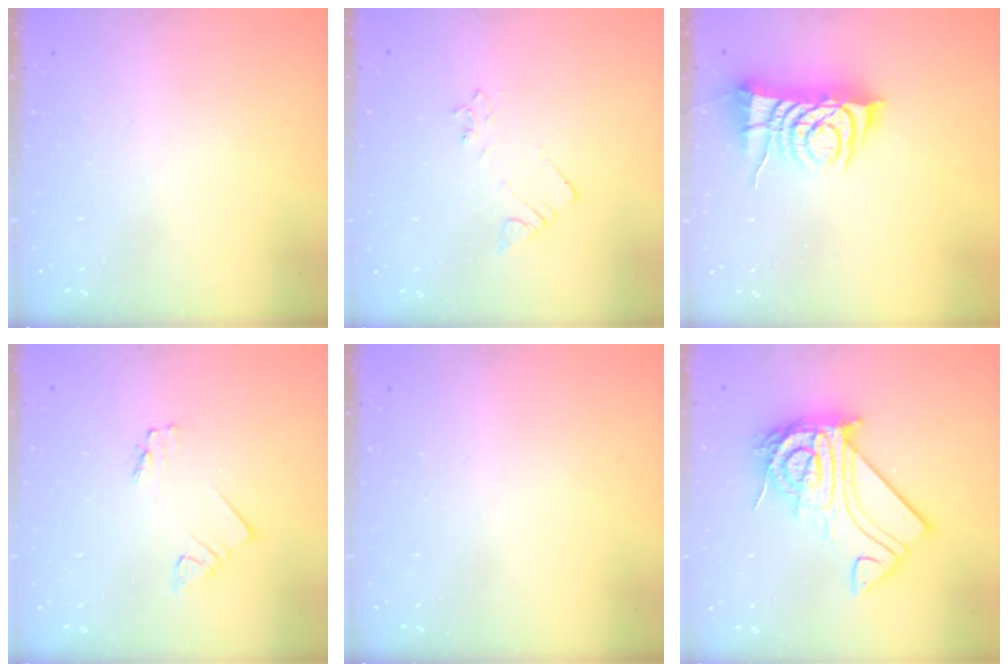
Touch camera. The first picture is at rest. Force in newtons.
{"total": 2.5, "press": 2.5, "slide": 0.3}
{"total": 9.2, "press": 9.1, "slide": 1.1}
{"total": 1.8, "press": 1.7, "slide": 0.2}
{"total": 0.0}
{"total": 21.6, "press": 21.6, "slide": 2.0}